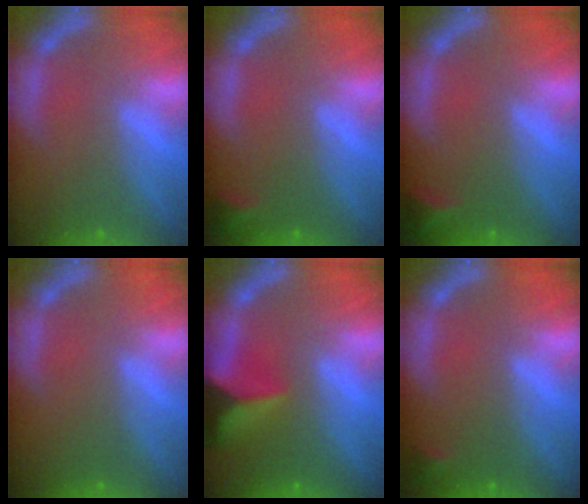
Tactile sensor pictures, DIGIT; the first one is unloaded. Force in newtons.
{"total": 1.4}
{"total": 1.9}
{"total": 0.0}
{"total": 7.5}
{"total": 0.9}